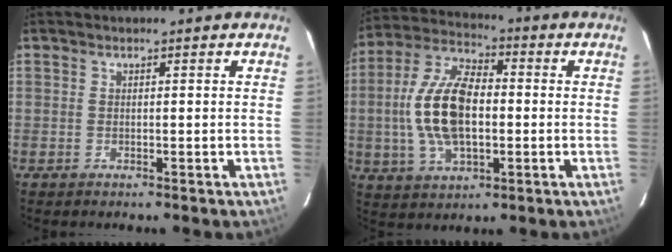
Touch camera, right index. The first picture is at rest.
{"total": 15.2, "force": [-0.8, 7.7, 13.0], "torque": [-0.272, 0.010, -0.015]}